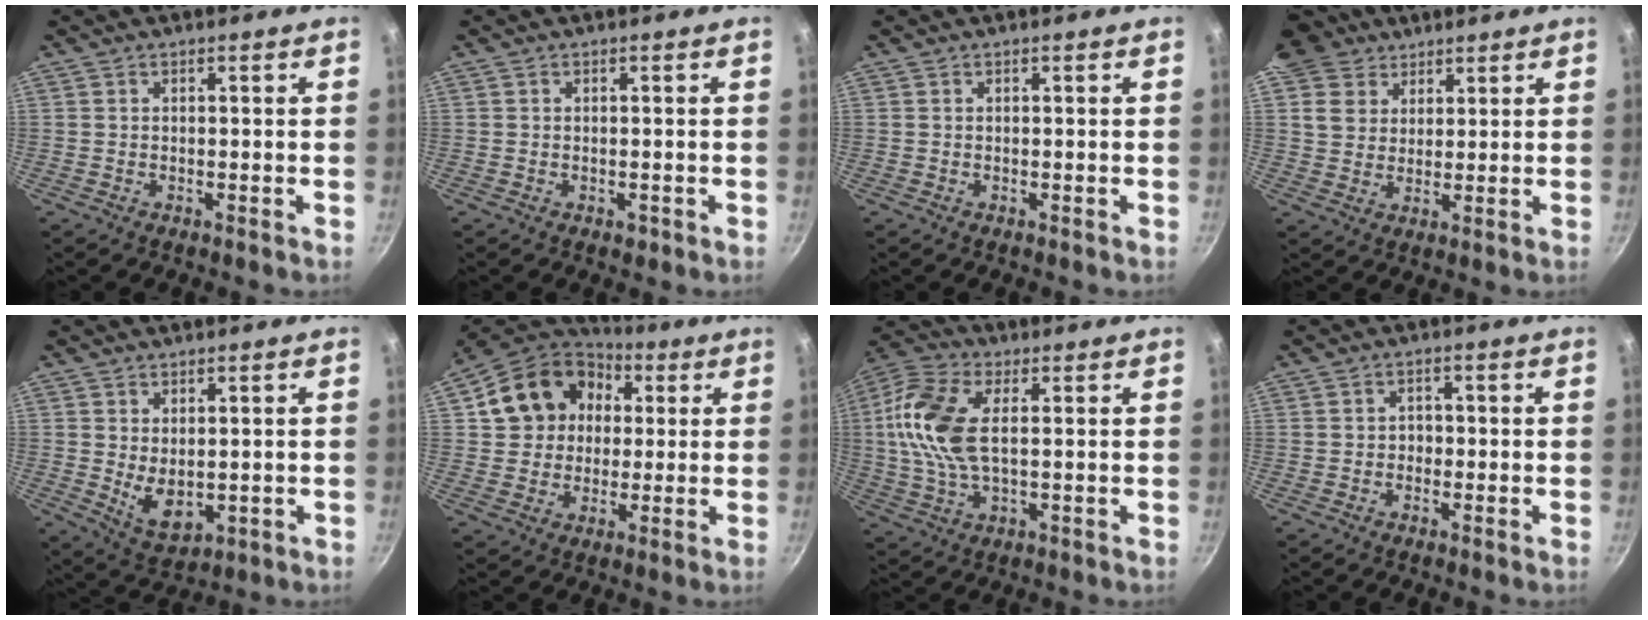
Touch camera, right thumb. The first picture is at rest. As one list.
[{"total": 1.2, "force": [-0.5, 0.7, 0.8], "torque": [-0.011, 0.002, -0.006]}, {"total": 0.0}, {"total": 10.3, "force": [6.5, 7.7, 2.4], "torque": [-0.019, 0.000, 0.115]}, {"total": 6.5, "force": [0.5, 4.0, 5.1], "torque": [-0.073, -0.022, 0.026]}, {"total": 16.3, "force": [3.7, 13.8, 8.0], "torque": [-0.117, 0.030, 0.051]}, {"total": 13.5, "force": [2.0, 6.9, 11.5], "torque": [-0.236, 0.015, 0.026]}, {"total": 1.5, "force": [-0.5, 1.3, 0.5], "torque": [0.002, 0.004, -0.009]}]